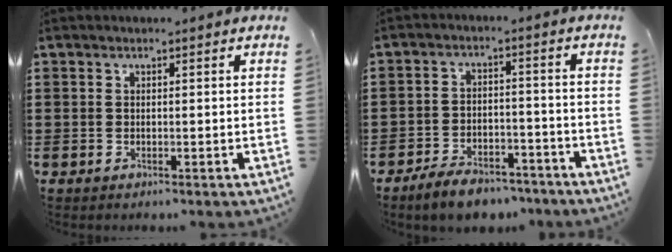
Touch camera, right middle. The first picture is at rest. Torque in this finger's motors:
{"motor_torque": [1.29, -0.85, 0.34, 0.10]}